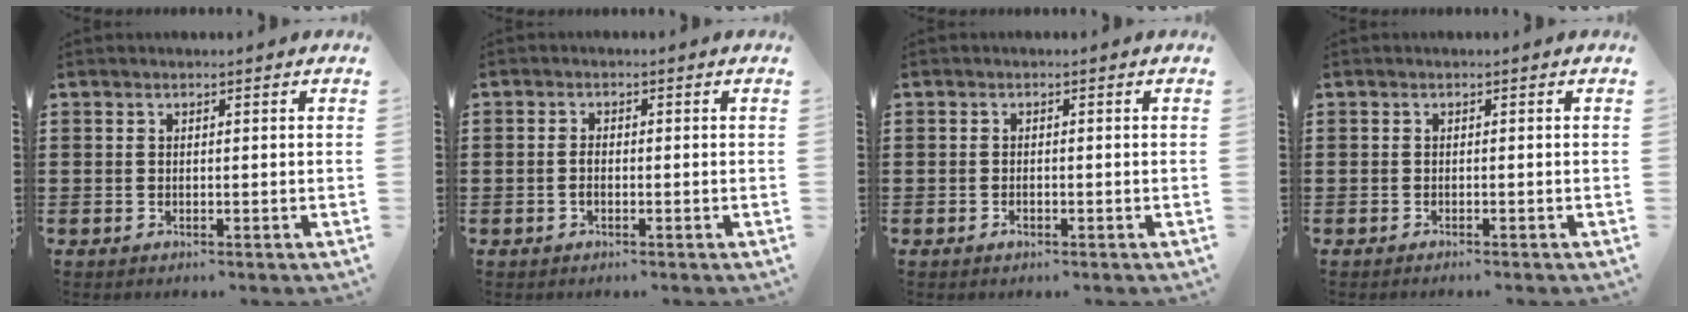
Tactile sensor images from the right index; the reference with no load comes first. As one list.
[{"total": 1.3, "force": [-0.5, 0.6, 1.0], "torque": [-0.022, -0.003, -0.008]}, {"total": 0.9, "force": [-0.5, 0.3, 0.6], "torque": [-0.015, -0.008, -0.007]}, {"total": 0.7, "force": [-0.7, -0.2, 0.1], "torque": [-0.003, -0.005, -0.014]}]